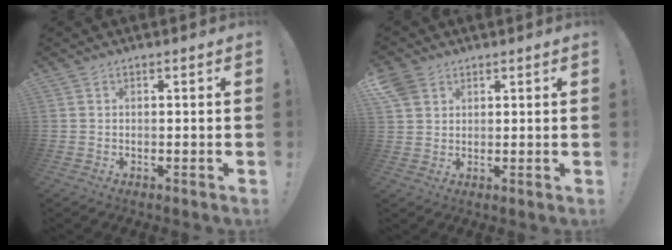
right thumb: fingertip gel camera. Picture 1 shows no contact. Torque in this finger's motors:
{"motor_torque": [-0.18, 0.52, 0.18, -0.11, 0.00]}